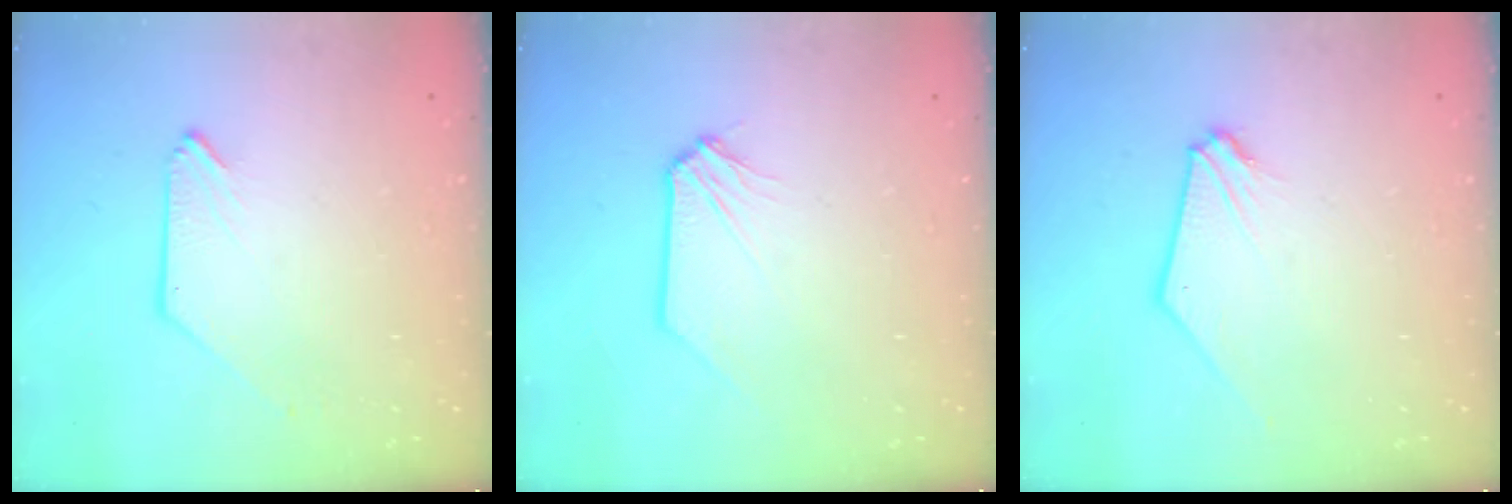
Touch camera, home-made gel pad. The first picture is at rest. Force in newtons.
{"total": 1.1, "press": 1.1, "slide": 0.2}
{"total": 0.7, "press": 0.7, "slide": 0.2}